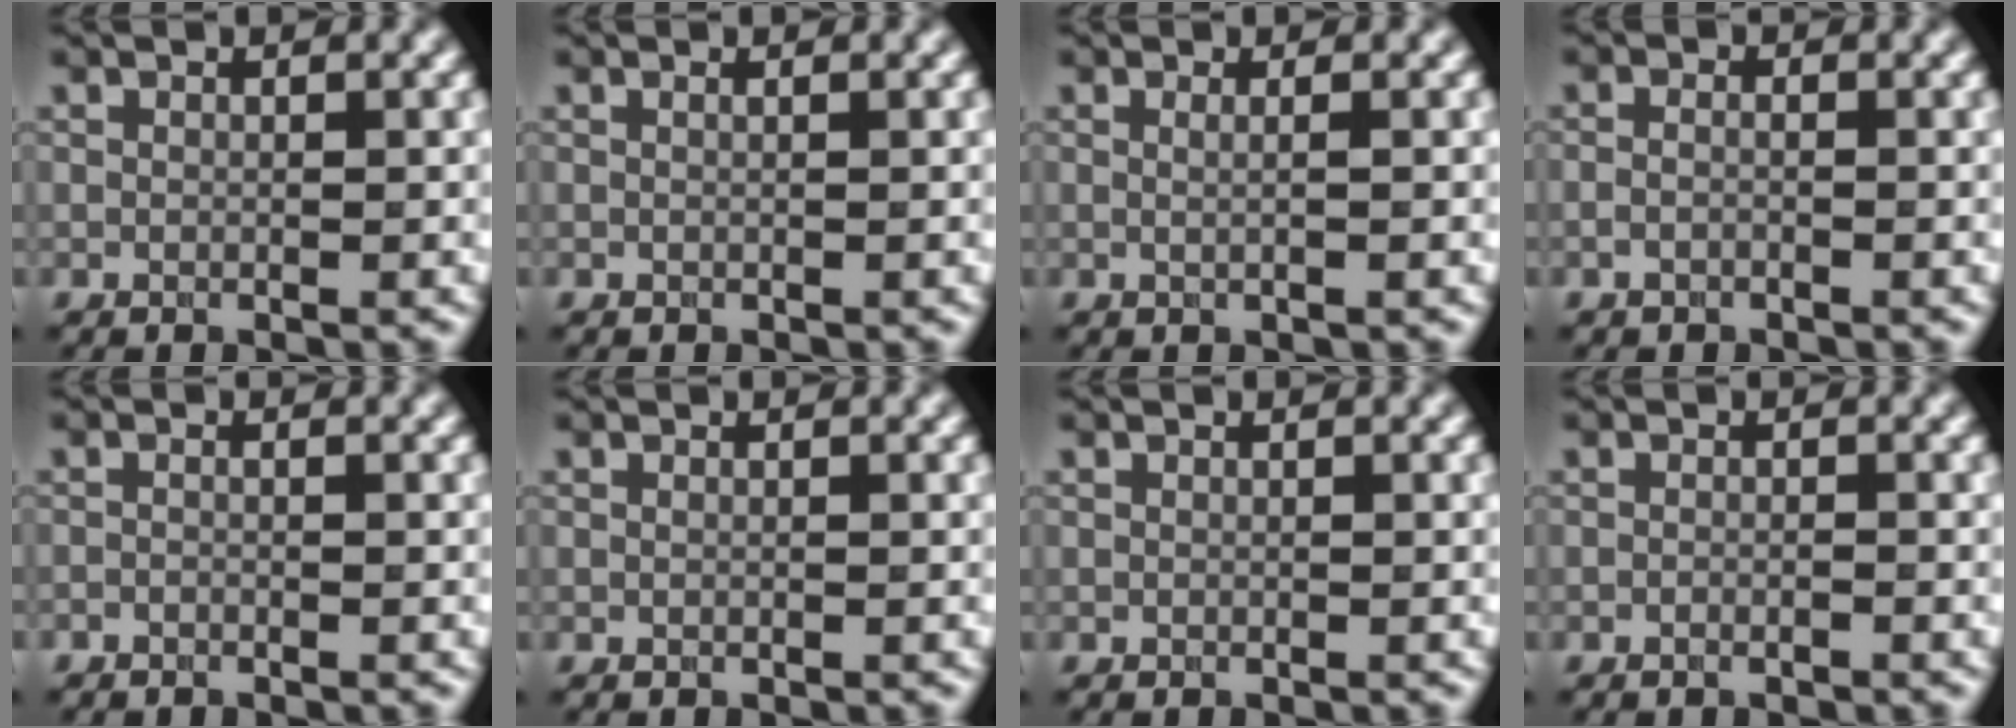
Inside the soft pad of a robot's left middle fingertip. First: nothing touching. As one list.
[{"total": 0.6, "force": [0.3, 0.2, 0.5], "torque": [-0.007, -0.004, -0.003]}, {"total": 1.9, "force": [0.4, 0.8, 1.7], "torque": [-0.010, -0.001, -0.014]}, {"total": 1.0, "force": [-0.6, 0.5, 0.7], "torque": [-0.019, -0.002, -0.013]}, {"total": 0.5, "force": [-0.4, 0.1, 0.3], "torque": [-0.007, -0.006, -0.011]}, {"total": 0.0}, {"total": 0.0}, {"total": 0.7, "force": [-0.4, 0.1, 0.6], "torque": [-0.011, -0.004, -0.009]}]